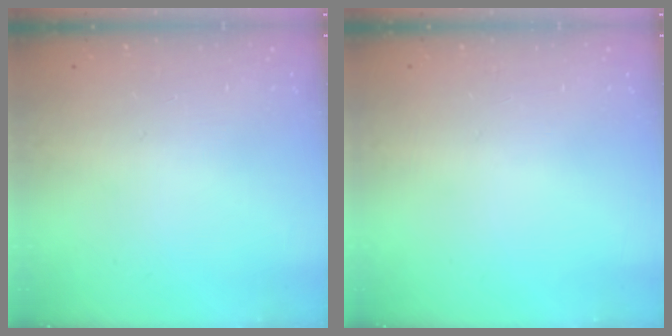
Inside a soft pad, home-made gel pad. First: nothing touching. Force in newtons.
{"total": 0.0}